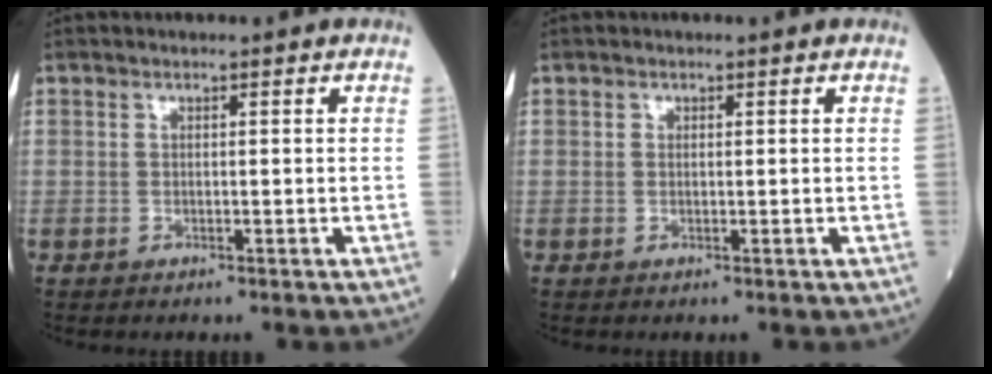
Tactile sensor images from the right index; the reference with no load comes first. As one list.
[{"total": 0.0}]